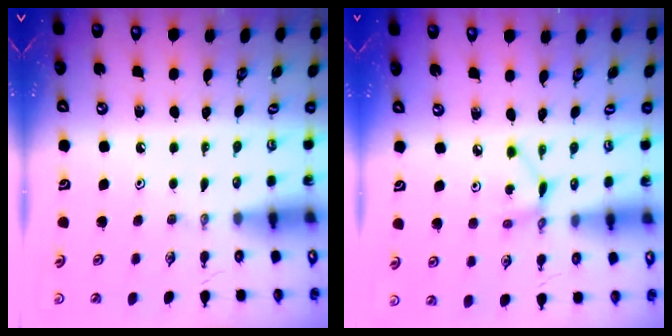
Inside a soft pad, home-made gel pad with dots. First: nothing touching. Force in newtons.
{"total": 3.4, "press": 3.4, "slide": 0.1}